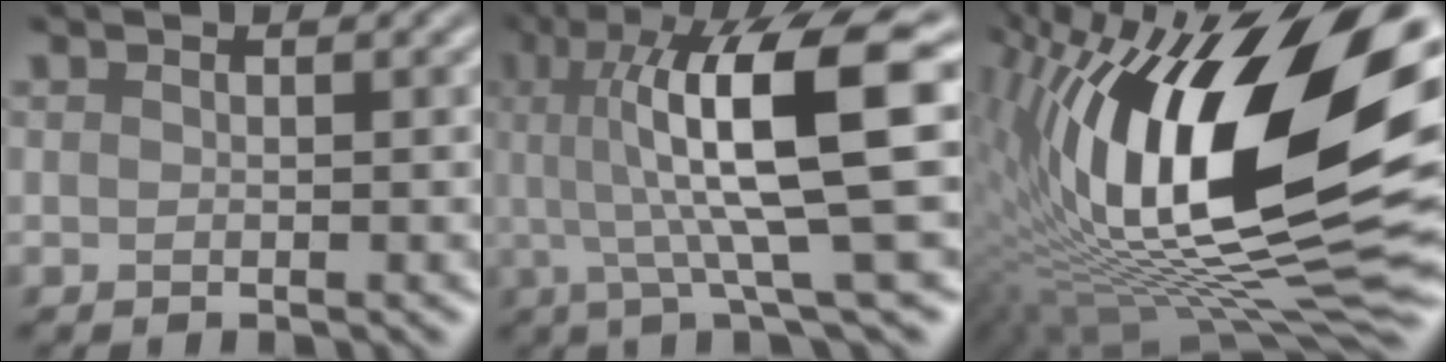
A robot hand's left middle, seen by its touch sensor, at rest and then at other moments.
{"total": 11.4, "force": [0.8, 2.3, 11.2], "torque": [-0.173, 0.006, 0.025]}
{"total": 19.8, "force": [2.6, 8.5, 17.8], "torque": [-0.296, 0.011, 0.042]}